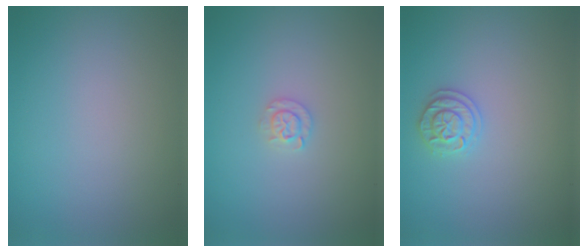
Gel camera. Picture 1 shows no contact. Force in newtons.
{"total": 1.3, "press": 1.3, "slide": 0.2}
{"total": 1.9, "press": 1.9, "slide": 0.2}